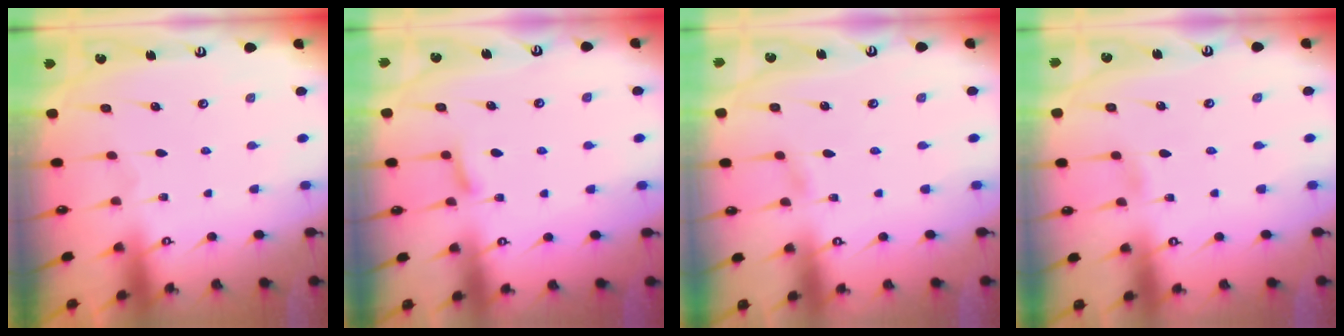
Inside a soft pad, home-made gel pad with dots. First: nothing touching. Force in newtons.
{"total": 5.4, "press": 5.3, "slide": 0.8}
{"total": 1.4, "press": 1.4, "slide": 0.2}
{"total": 1.6, "press": 1.6, "slide": 0.2}